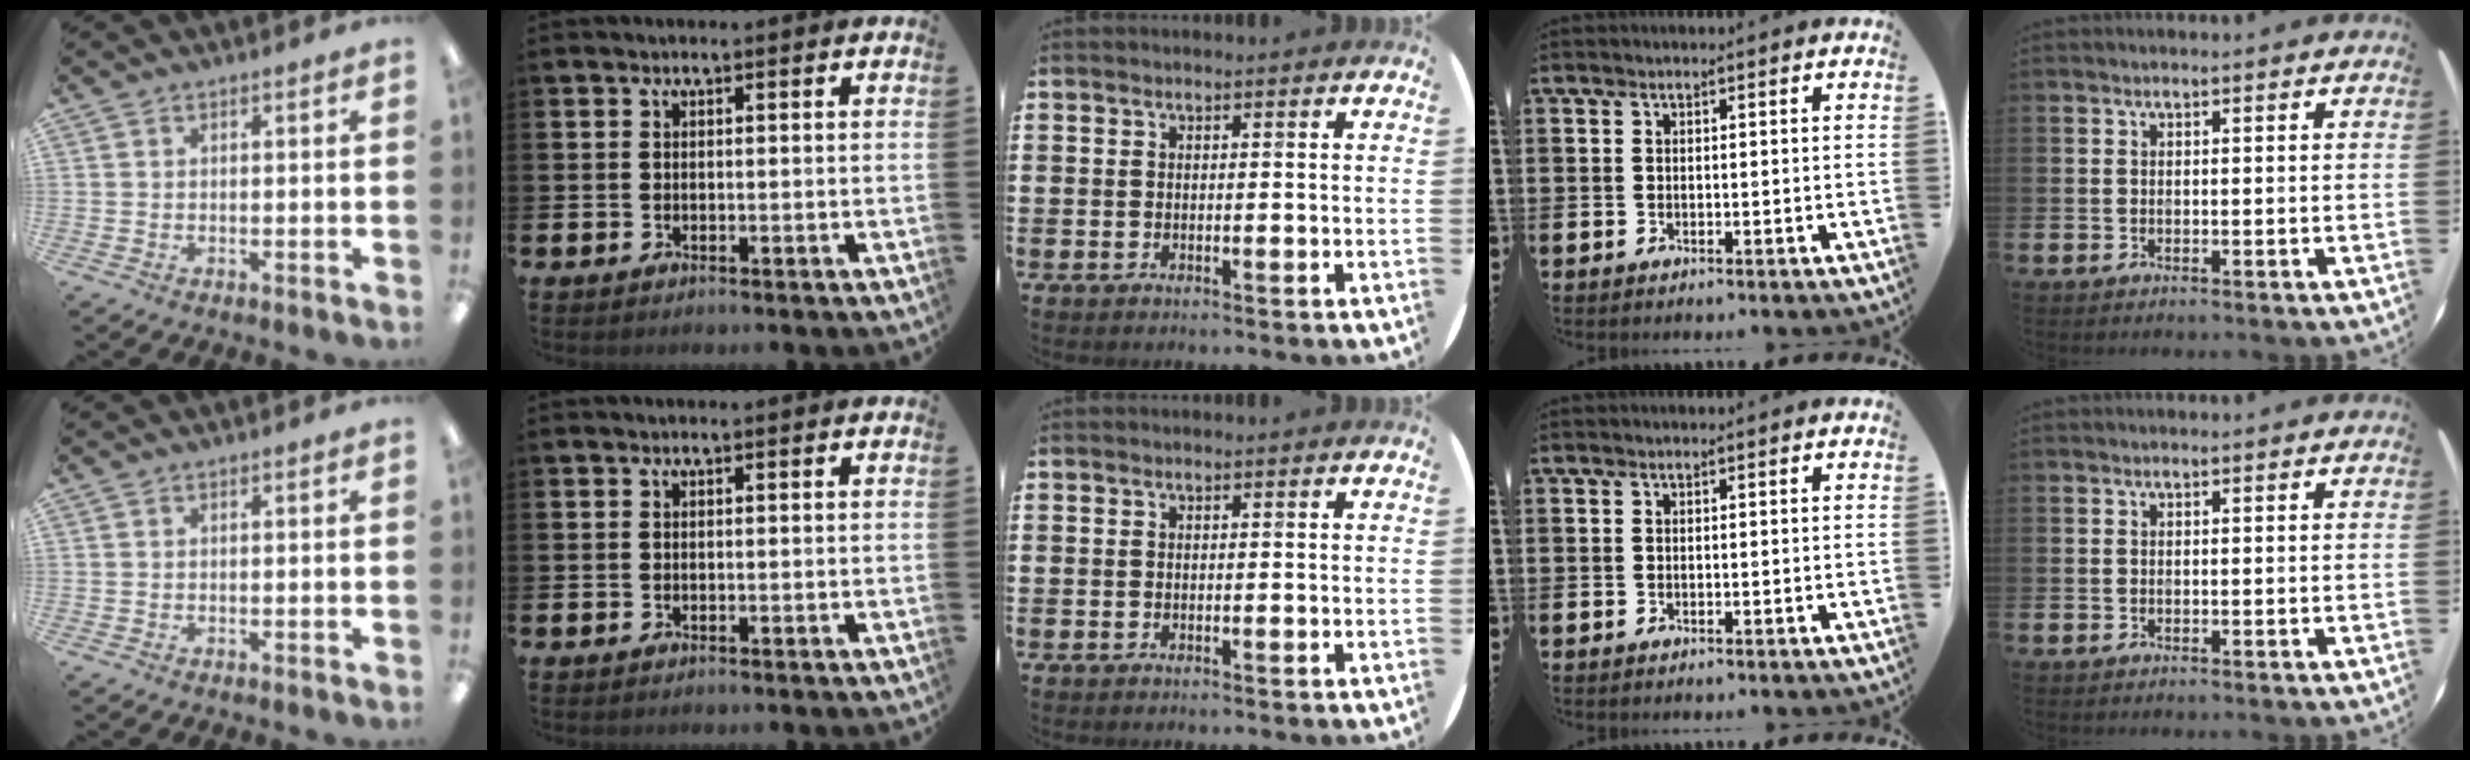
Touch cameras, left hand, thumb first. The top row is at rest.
{}